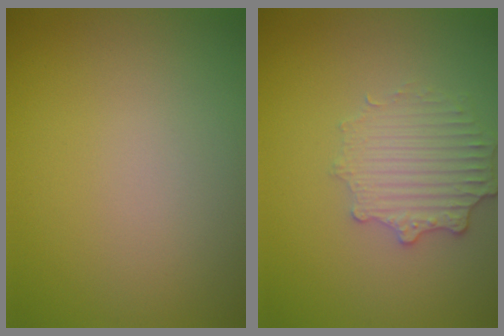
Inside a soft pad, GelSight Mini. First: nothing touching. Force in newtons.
{"total": 2.7, "press": 2.6, "slide": 0.8}